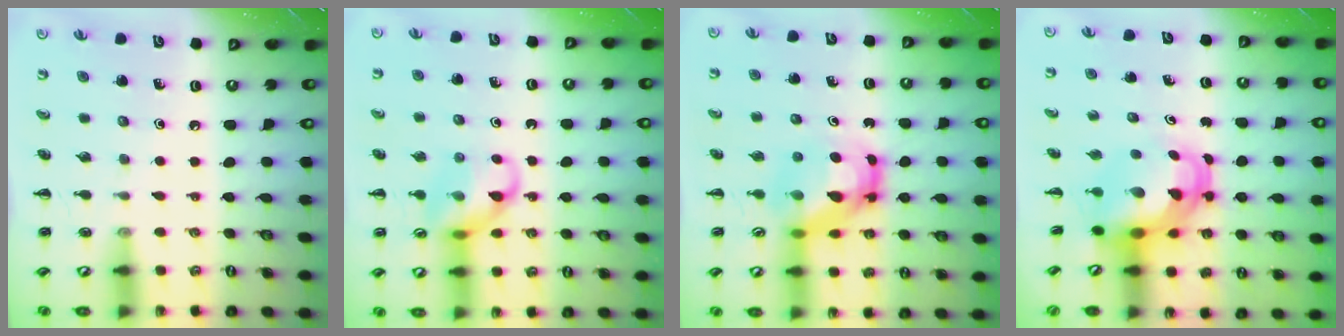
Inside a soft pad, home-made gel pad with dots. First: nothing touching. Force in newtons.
{"total": 11.1, "press": 11.0, "slide": 1.3}
{"total": 6.4, "press": 6.2, "slide": 1.5}
{"total": 6.3, "press": 6.1, "slide": 1.5}